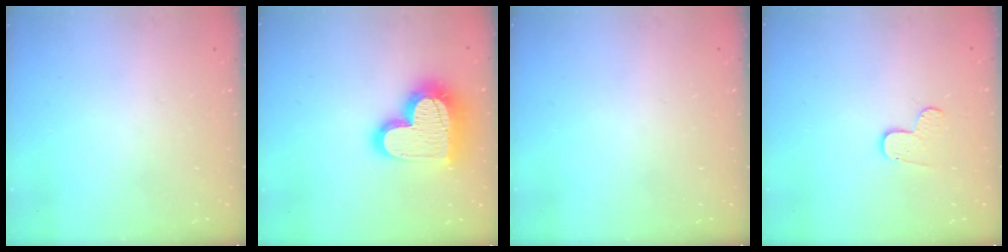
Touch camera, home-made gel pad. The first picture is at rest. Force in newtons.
{"total": 21.1, "press": 21.1, "slide": 1.5}
{"total": 0.0}
{"total": 4.1, "press": 4.1, "slide": 0.3}